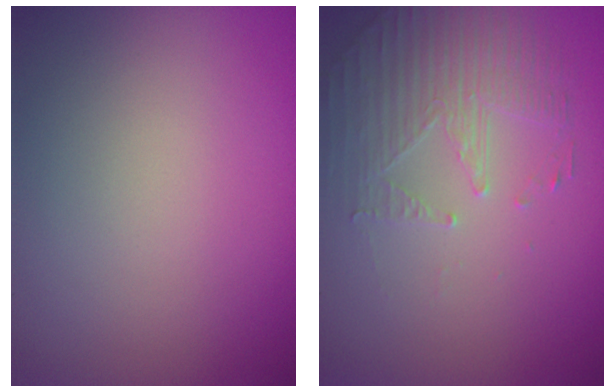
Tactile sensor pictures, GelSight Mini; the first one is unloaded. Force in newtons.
{"total": 2.2, "press": 1.8, "slide": 1.2}